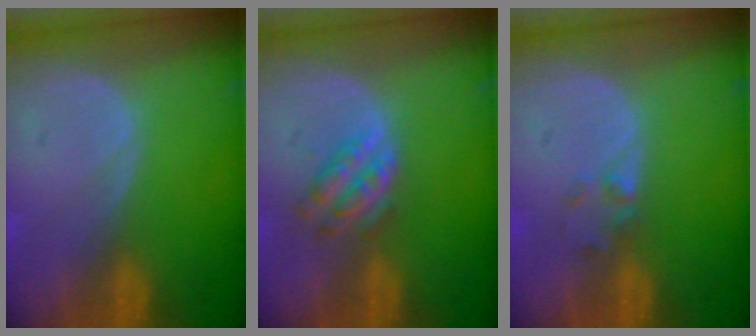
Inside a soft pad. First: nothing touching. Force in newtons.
{"total": 4.2, "press": 4.2, "slide": 0.1}
{"total": 1.6, "press": 1.4, "slide": 0.9}